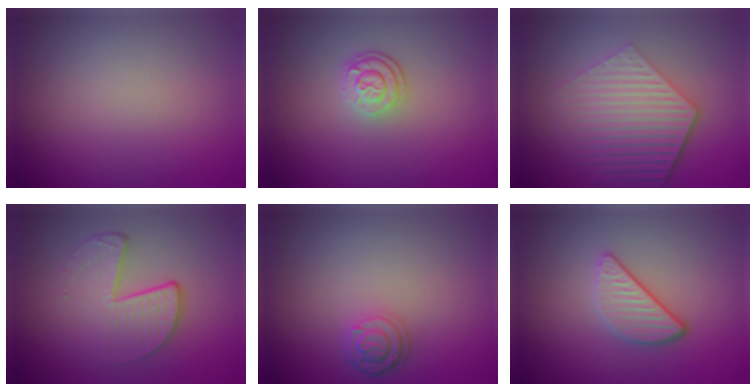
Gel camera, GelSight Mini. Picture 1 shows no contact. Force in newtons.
{"total": 2.6, "press": 2.0, "slide": 1.6}
{"total": 6.3, "press": 4.6, "slide": 4.4}
{"total": 4.6, "press": 3.0, "slide": 3.5}
{"total": 2.1, "press": 1.8, "slide": 0.9}
{"total": 3.3, "press": 2.6, "slide": 2.0}